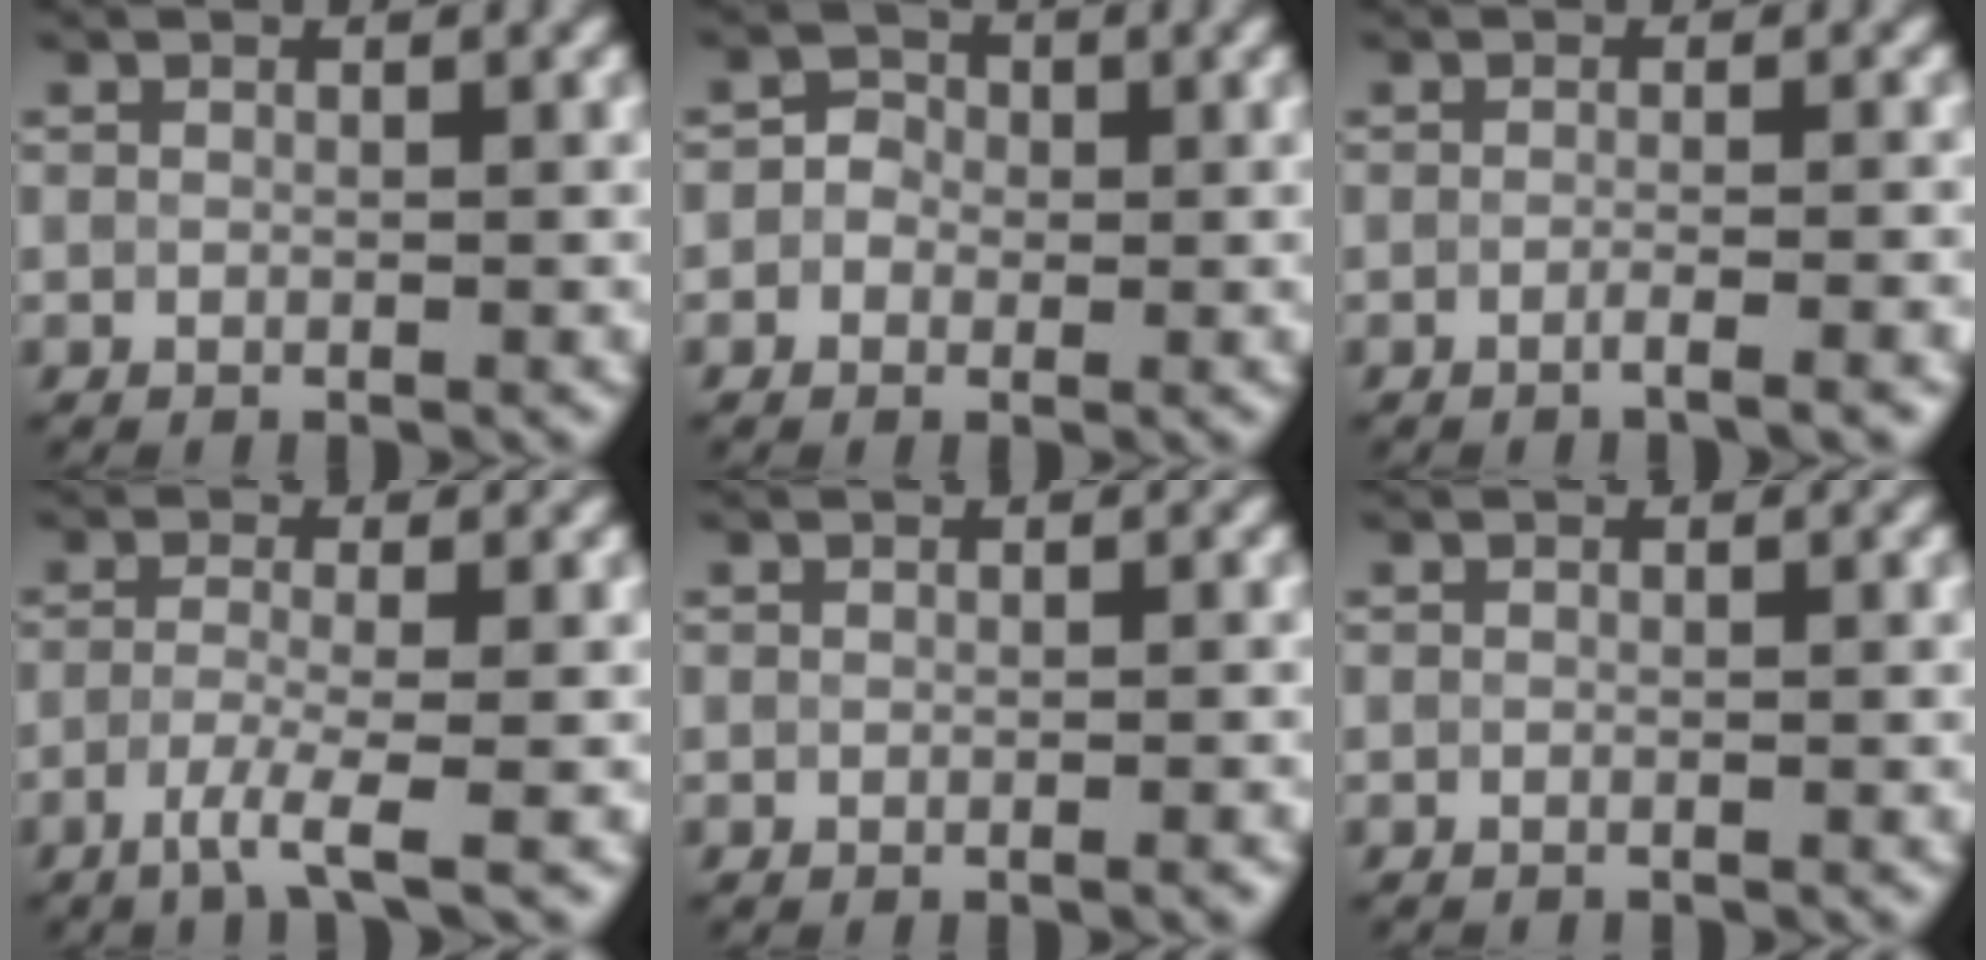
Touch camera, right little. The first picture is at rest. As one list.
[{"total": 1.5, "force": [0.0, 1.4, 0.4], "torque": [0.000, 0.004, -0.010]}, {"total": 2.7, "force": [-1.4, 0.7, 2.2], "torque": [-0.016, 0.000, -0.031]}, {"total": 3.2, "force": [-1.6, 0.4, 2.7], "torque": [-0.047, -0.003, -0.043]}, {"total": 0.7, "force": [-0.3, 0.1, 0.6], "torque": [-0.005, 0.001, -0.006]}, {"total": 0.8, "force": [-0.8, 0.0, 0.0], "torque": [0.005, -0.006, -0.016]}]